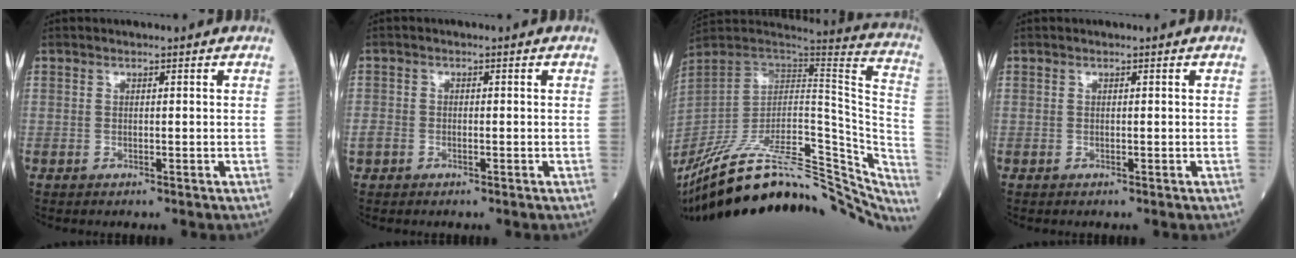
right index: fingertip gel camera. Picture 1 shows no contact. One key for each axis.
{"total": 1.8, "fx": -0.8, "fy": 1.3, "fz": 0.8, "tx": -0.022, "ty": 0.002, "tz": -0.015}
{"total": 36.3, "fx": -29.8, "fy": 9.5, "fz": 18.5, "tx": -0.245, "ty": -0.030, "tz": -0.415}
{"total": 0.0}